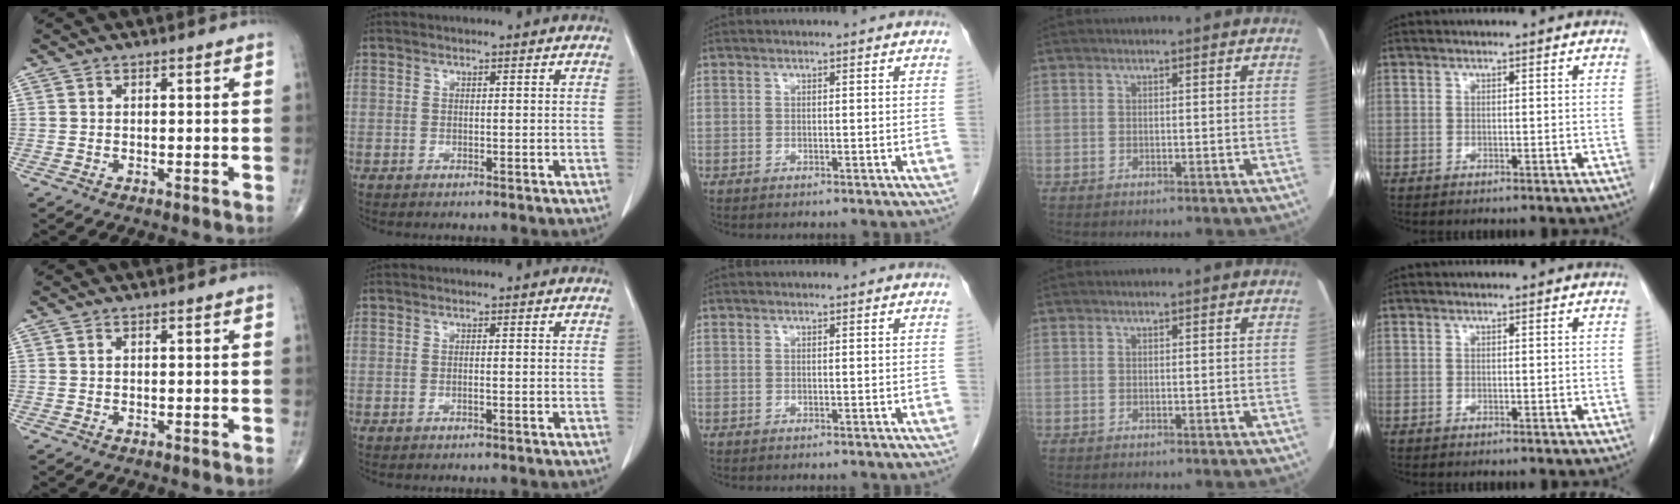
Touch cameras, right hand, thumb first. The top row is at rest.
{"thumb": {"total": 0.5, "force": [0.2, 0.3, 0.4], "torque": [-0.008, 0.004, 0.005]}, "index": {"total": 0.5, "force": [-0.1, 0.0, 0.5], "torque": [-0.010, 0.001, -0.003]}}